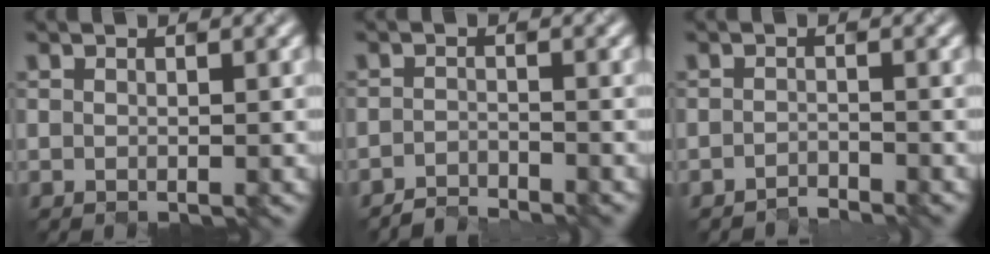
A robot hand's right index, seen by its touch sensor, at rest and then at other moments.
{"total": 2.0, "force": [-1.9, -0.1, -0.4], "torque": [0.017, -0.002, -0.044]}
{"total": 1.4, "force": [-1.2, -0.3, -0.6], "torque": [0.008, -0.003, -0.028]}